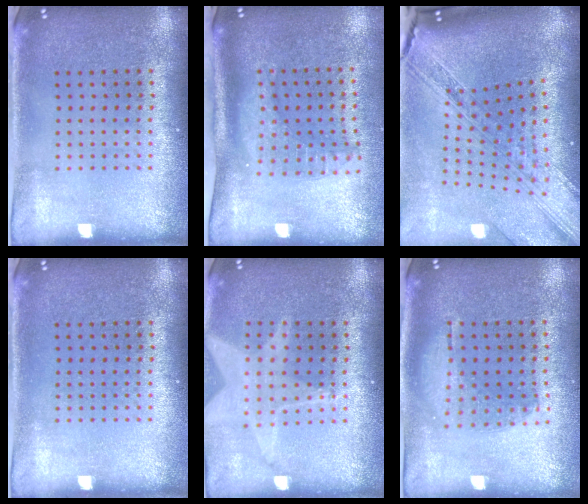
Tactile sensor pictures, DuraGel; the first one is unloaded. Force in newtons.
{"total": 2.0, "press": 1.6, "slide": 1.3}
{"total": 3.9, "press": 2.8, "slide": 2.6}
{"total": 0.0}
{"total": 1.3, "press": 1.3, "slide": 0.1}
{"total": 1.2, "press": 1.1, "slide": 0.5}